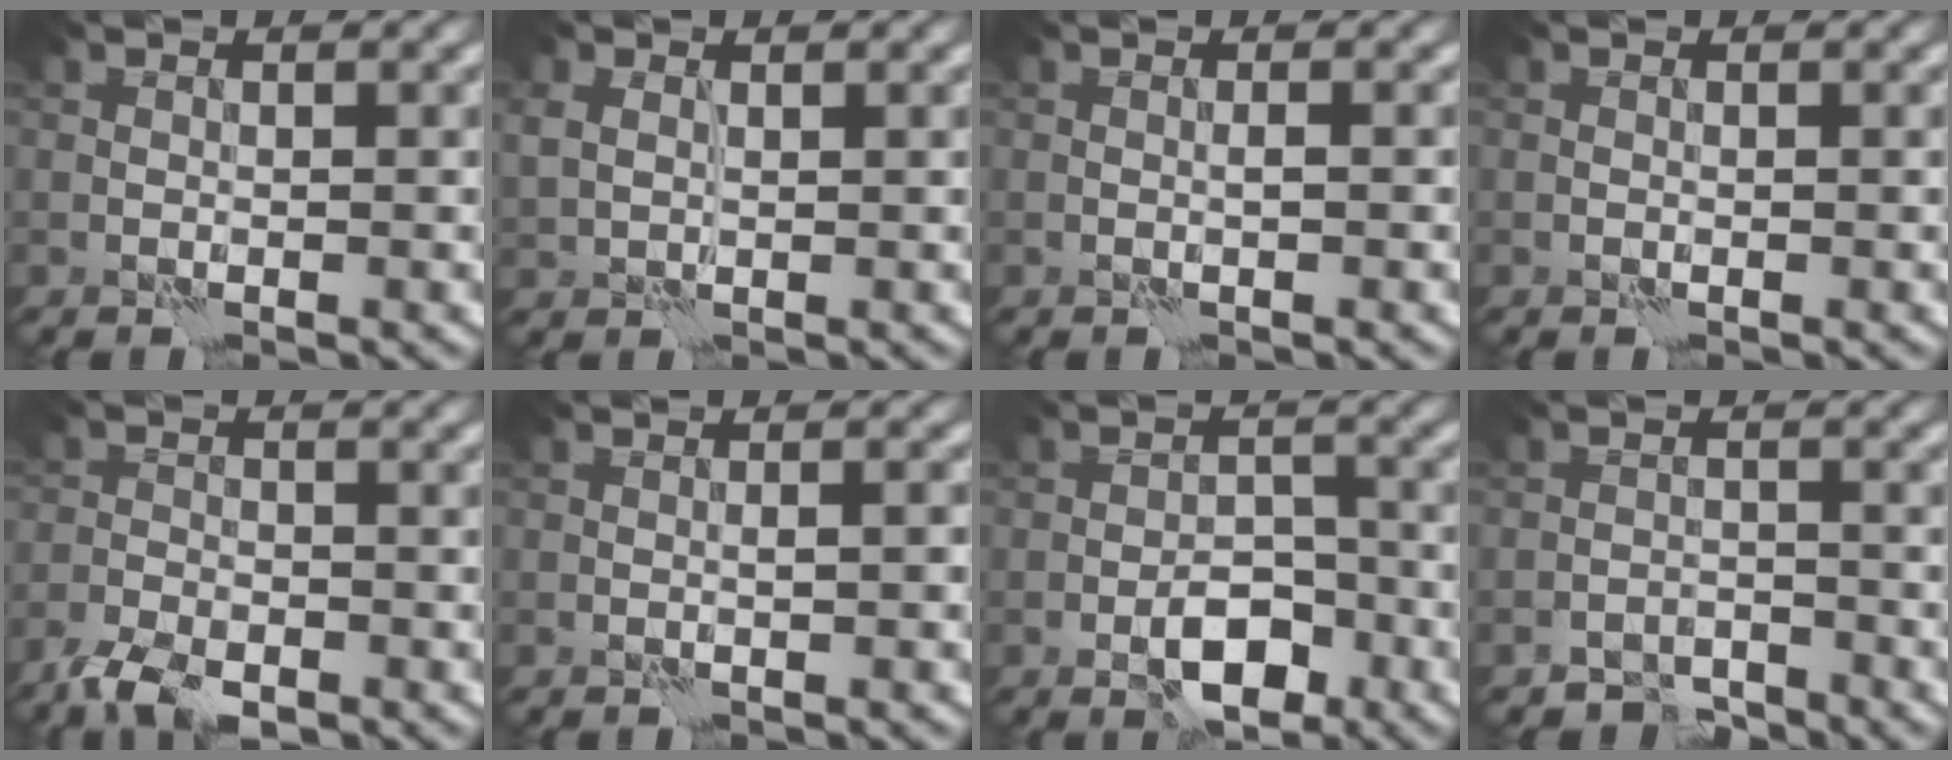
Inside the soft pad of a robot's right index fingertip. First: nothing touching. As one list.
[{"total": 1.7, "force": [0.7, 1.3, 1.0], "torque": [-0.027, 0.005, 0.015]}, {"total": 0.5, "force": [-0.2, -0.3, 0.4], "torque": [-0.009, 0.004, -0.004]}, {"total": 0.0}, {"total": 4.4, "force": [-3.6, 1.6, 2.1], "torque": [-0.040, -0.008, -0.075]}, {"total": 0.8, "force": [-0.4, -0.2, 0.7], "torque": [-0.011, 0.007, -0.006]}, {"total": 4.3, "force": [-2.4, 2.1, 2.9], "torque": [-0.040, 0.006, -0.039]}, {"total": 2.6, "force": [-2.6, 0.7, 0.0], "torque": [0.008, 0.006, -0.050]}]